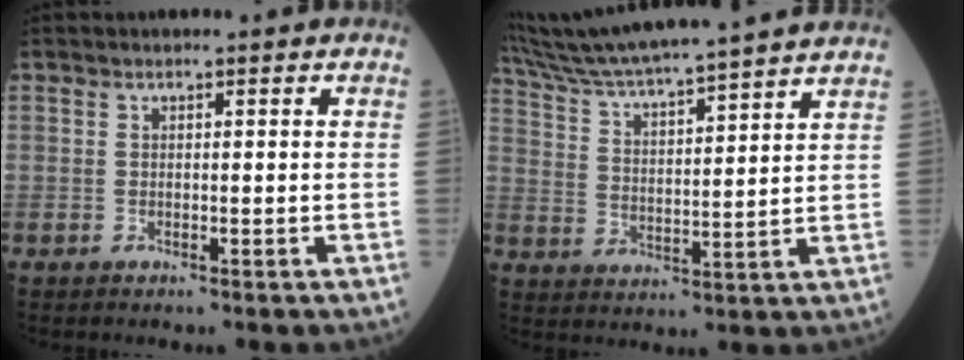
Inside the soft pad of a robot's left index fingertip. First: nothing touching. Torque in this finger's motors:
{"motor_torque": [0.70, -1.44, 0.24, 0.10]}